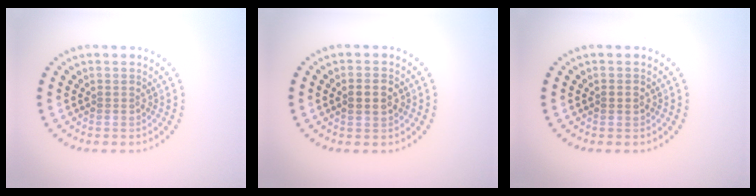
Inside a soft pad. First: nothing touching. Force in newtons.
{"total": 2.4, "press": 2.3, "slide": 0.3}
{"total": 1.3, "press": 1.3, "slide": 0.1}